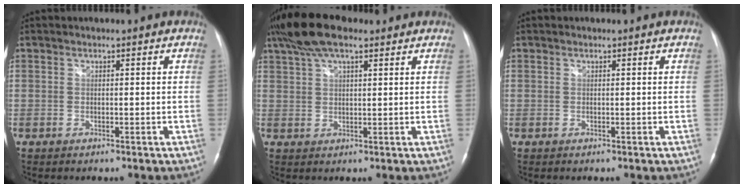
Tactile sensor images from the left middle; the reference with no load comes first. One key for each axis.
{"total": 9.3, "fx": 6.5, "fy": 2.9, "fz": 5.9, "tx": -0.119, "ty": 0.031, "tz": 0.117}
{"total": 0.0}